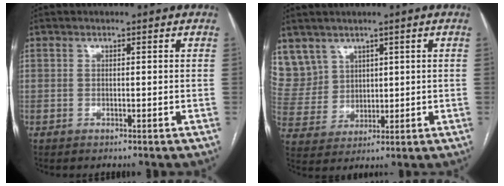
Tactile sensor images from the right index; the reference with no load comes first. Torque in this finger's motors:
{"motor_torque": [-0.25, 0.42, -0.05, 0.00]}